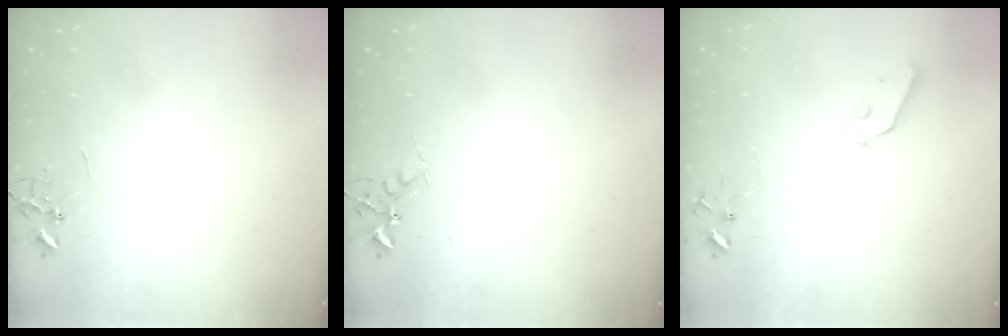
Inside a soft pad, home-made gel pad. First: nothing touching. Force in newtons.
{"total": 5.8, "press": 5.7, "slide": 1.0}
{"total": 5.7, "press": 5.7, "slide": 0.4}